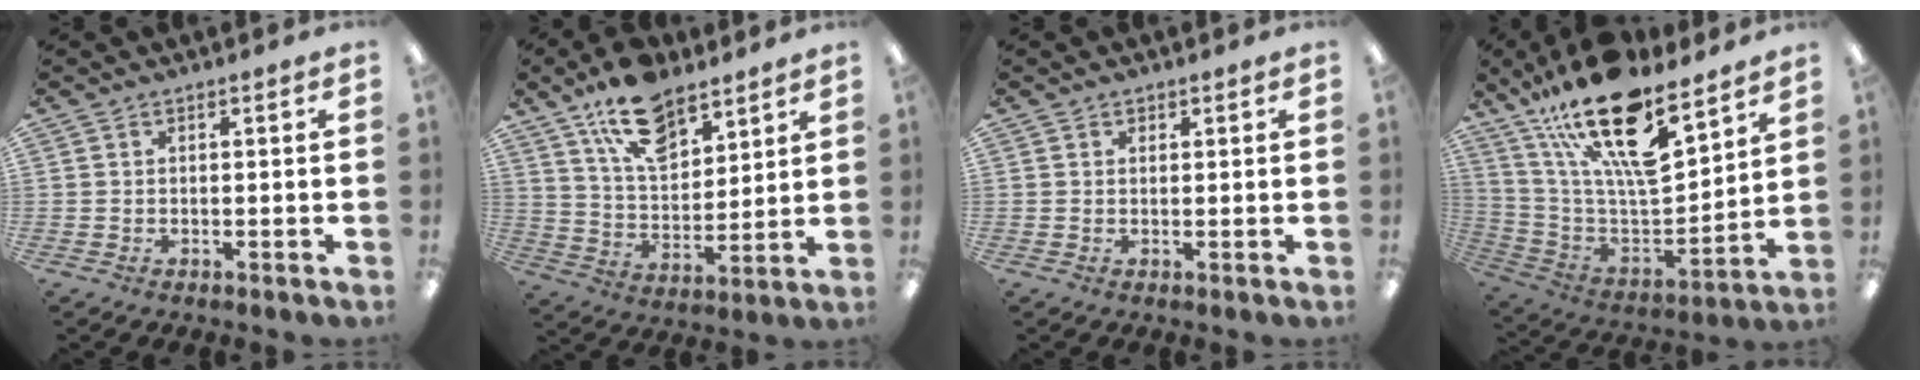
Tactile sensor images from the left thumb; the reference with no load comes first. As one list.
[{"total": 14.3, "force": [10.0, 7.4, 7.1], "torque": [-0.117, -0.046, 0.181]}, {"total": 0.8, "force": [0.6, 0.5, 0.1], "torque": [0.006, -0.001, 0.010]}, {"total": 23.1, "force": [15.8, 8.1, 14.7], "torque": [-0.262, -0.103, 0.272]}]